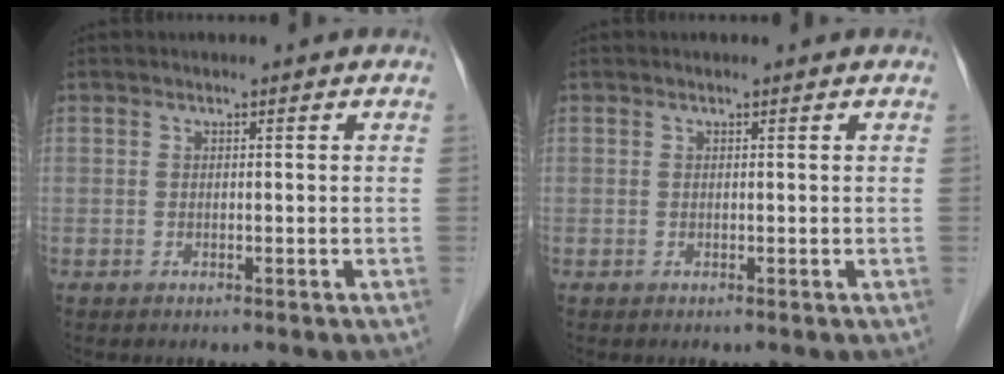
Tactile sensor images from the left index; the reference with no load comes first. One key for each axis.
{"total": 0.0}